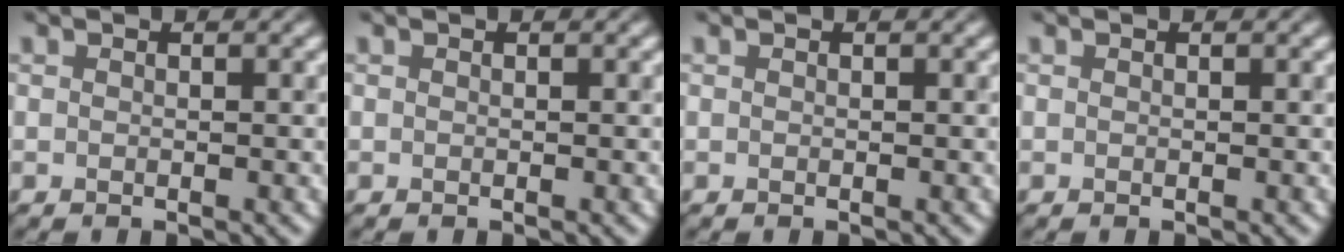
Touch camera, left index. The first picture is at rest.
{"total": 0.0}
{"total": 0.0}
{"total": 0.0}